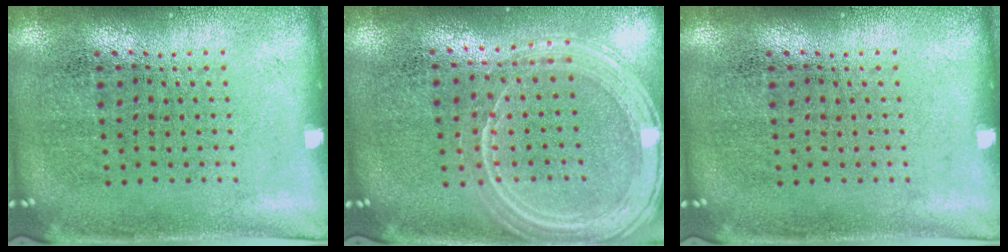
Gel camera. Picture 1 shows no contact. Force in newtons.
{"total": 1.5, "press": 1.4, "slide": 0.3}
{"total": 0.0}